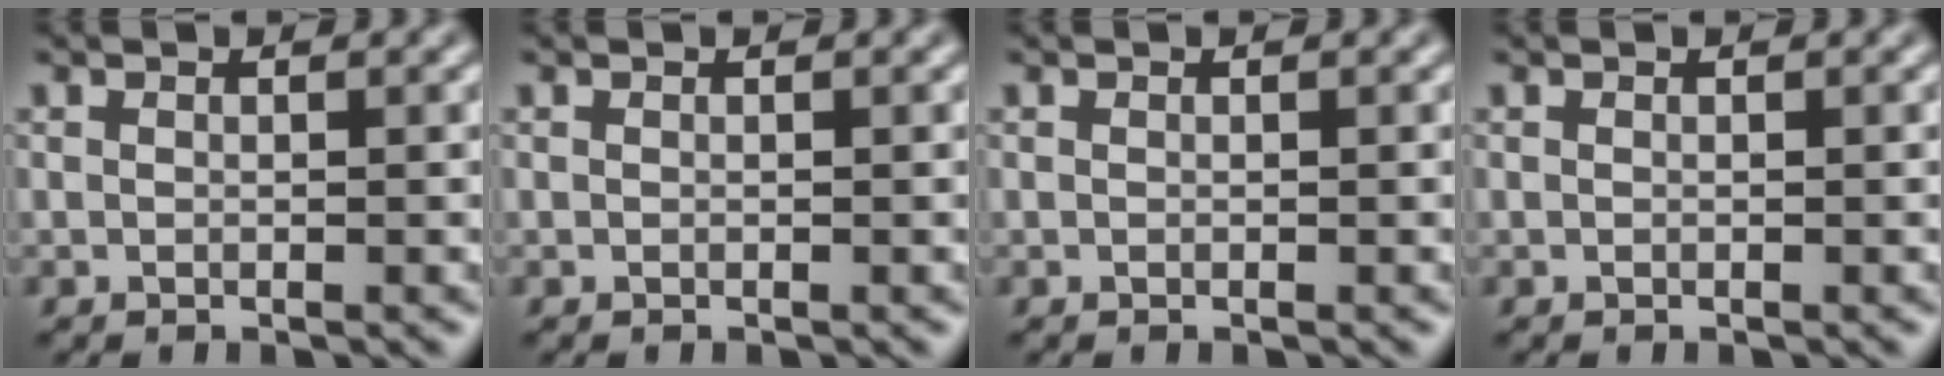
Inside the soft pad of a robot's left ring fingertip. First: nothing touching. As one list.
[{"total": 0.0}, {"total": 0.0}, {"total": 0.0}]